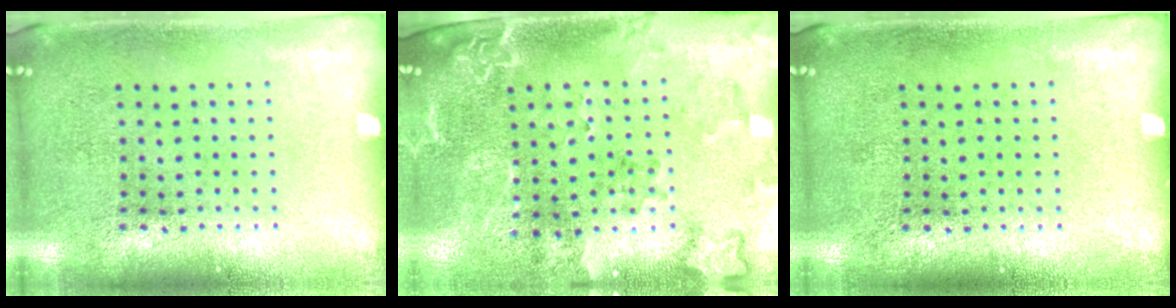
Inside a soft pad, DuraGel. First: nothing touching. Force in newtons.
{"total": 2.2, "press": 1.9, "slide": 1.1}
{"total": 0.0}